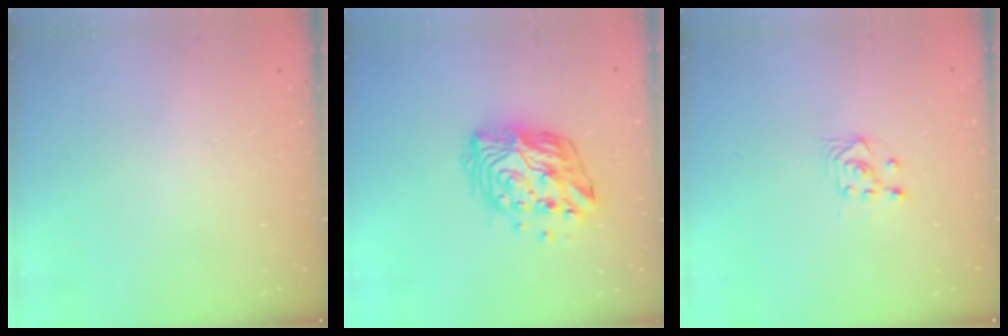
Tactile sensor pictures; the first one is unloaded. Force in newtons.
{"total": 14.2, "press": 14.2, "slide": 1.3}
{"total": 3.6, "press": 3.2, "slide": 1.6}